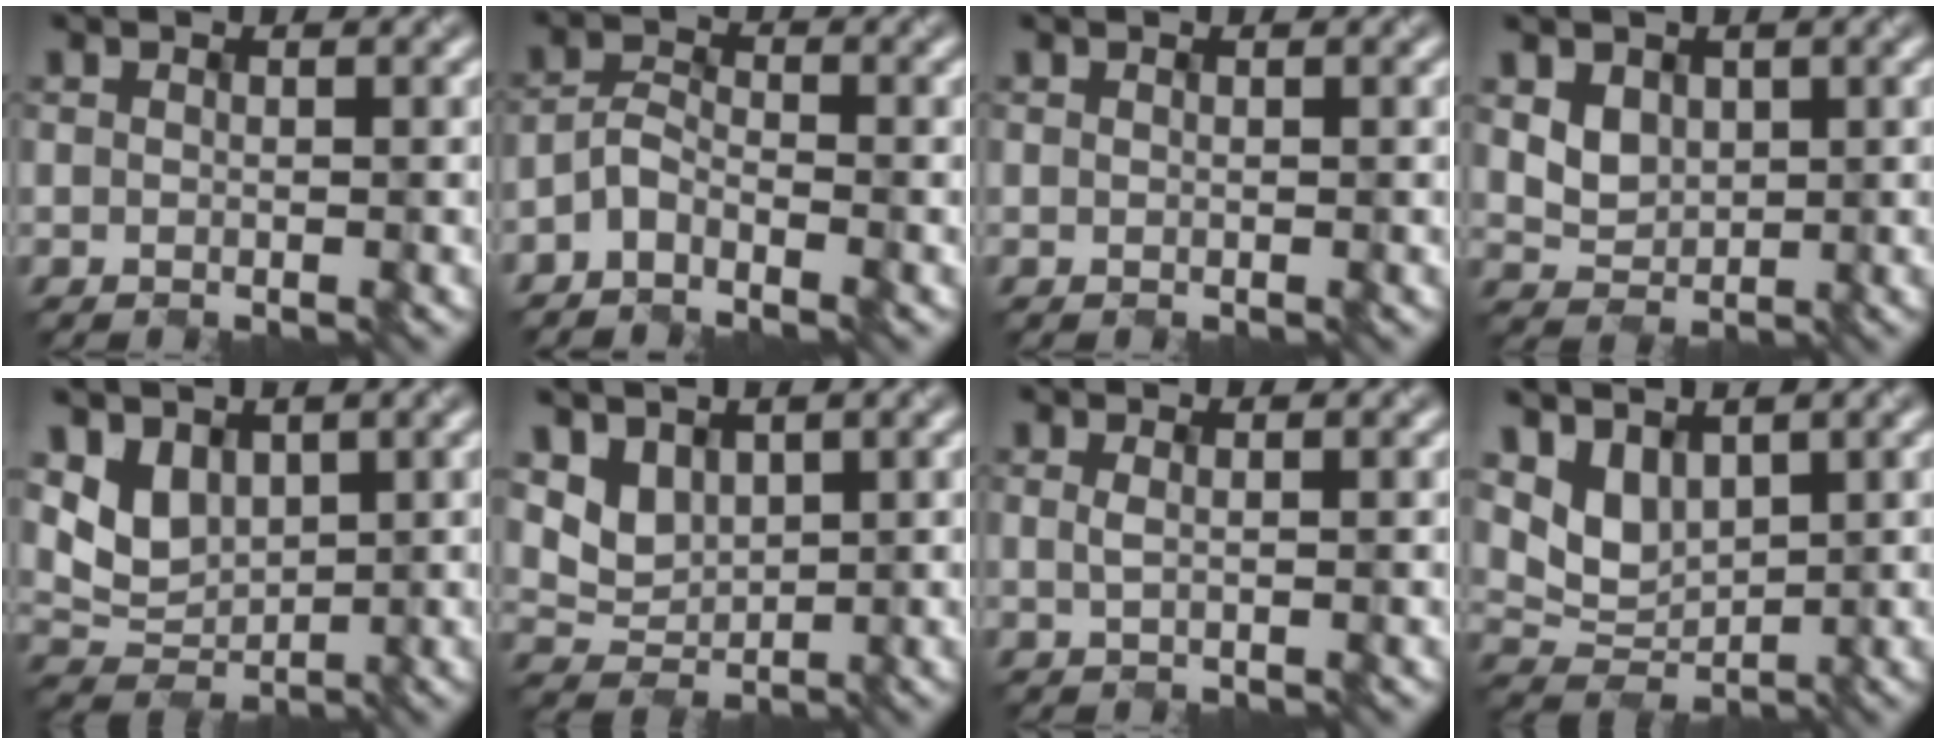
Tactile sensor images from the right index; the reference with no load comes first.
{"total": 2.3, "force": [-1.8, 0.9, 1.2], "torque": [-0.021, 0.009, -0.044]}
{"total": 0.0}
{"total": 2.4, "force": [0.8, 2.0, 1.0], "torque": [-0.028, -0.005, 0.017]}
{"total": 3.5, "force": [1.6, 2.5, 1.8], "torque": [-0.040, -0.008, 0.032]}
{"total": 2.8, "force": [1.8, 1.9, 1.1], "torque": [-0.030, -0.003, 0.036]}
{"total": 0.9, "force": [0.2, 0.3, 0.8], "torque": [-0.010, -0.001, 0.003]}
{"total": 3.4, "force": [2.1, 2.0, 1.8], "torque": [-0.044, -0.007, 0.042]}